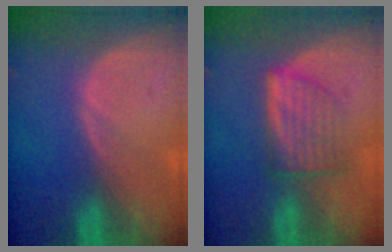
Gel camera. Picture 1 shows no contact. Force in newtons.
{"total": 5.6, "press": 5.6, "slide": 0.8}